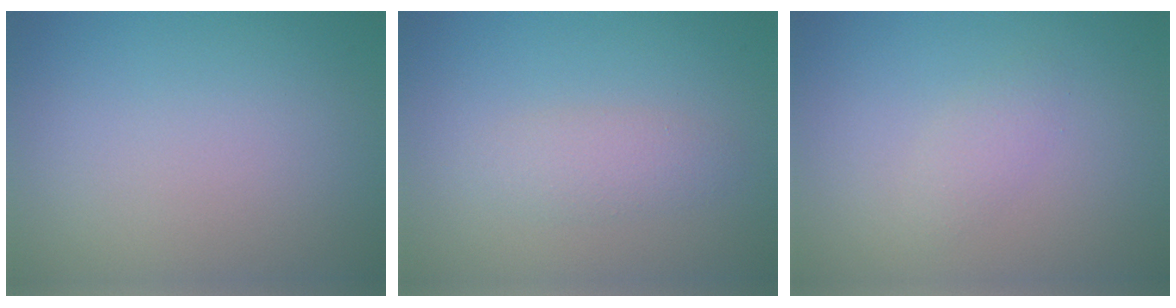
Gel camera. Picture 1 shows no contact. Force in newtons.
{"total": 1.9, "press": 1.9, "slide": 0.1}
{"total": 1.2, "press": 1.2, "slide": 0.1}